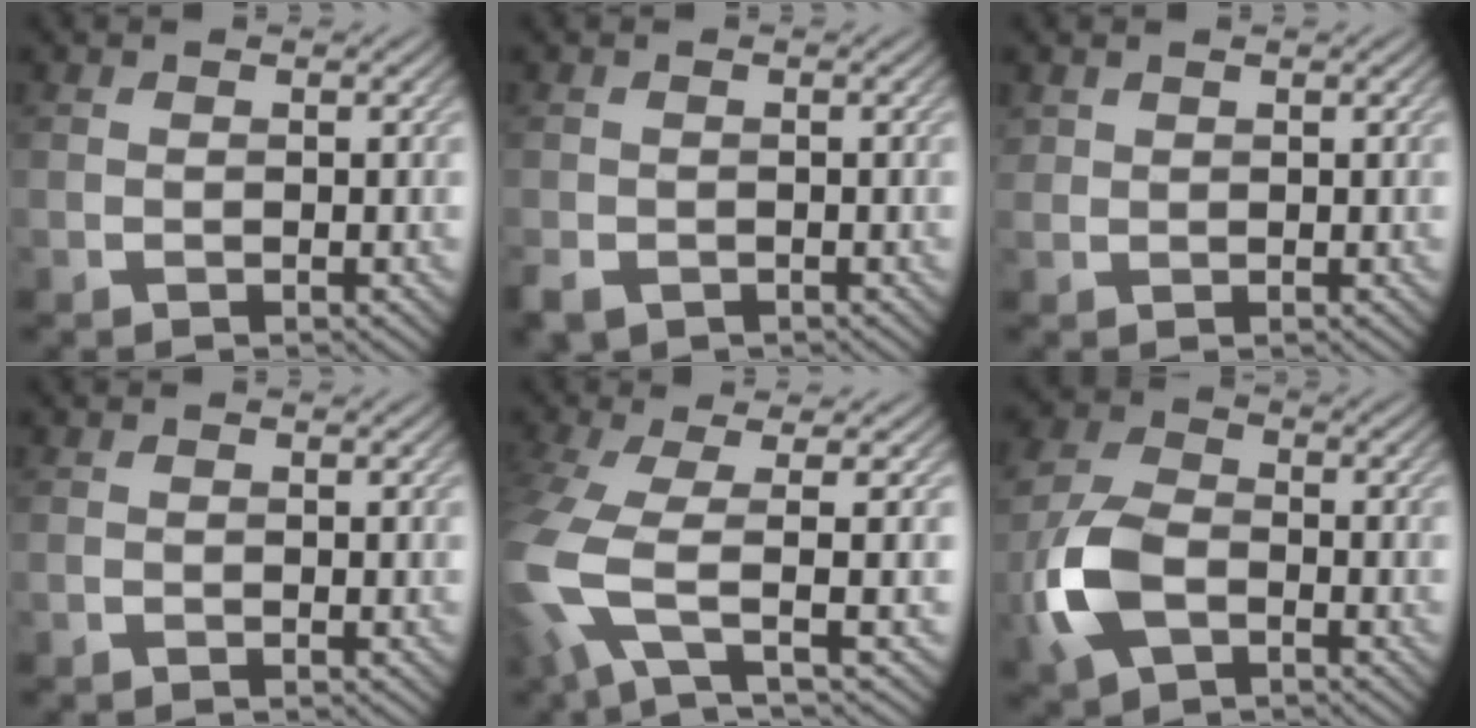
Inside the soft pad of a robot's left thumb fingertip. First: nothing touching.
{"total": 2.6, "force": [-1.7, 1.7, 1.2], "torque": [-0.029, -0.008, -0.036]}
{"total": 1.1, "force": [0.8, 0.7, 0.0], "torque": [0.000, 0.000, 0.014]}
{"total": 0.0}
{"total": 8.3, "force": [-1.5, 2.5, 7.8], "torque": [-0.181, -0.014, -0.040]}
{"total": 8.7, "force": [-2.9, 5.3, 6.2], "torque": [-0.161, -0.003, -0.070]}